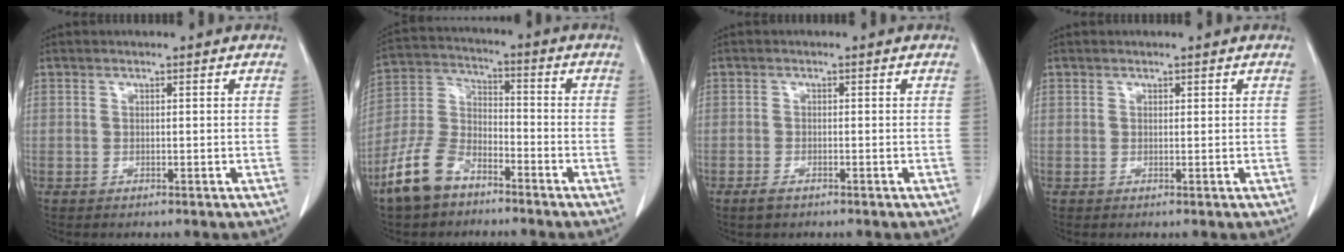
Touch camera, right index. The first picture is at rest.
{"total": 10.4, "force": [-7.1, 5.2, 5.4], "torque": [-0.136, 0.000, -0.145]}
{"total": 1.5, "force": [-1.1, 0.5, 0.9], "torque": [-0.021, -0.002, -0.018]}
{"total": 0.0}